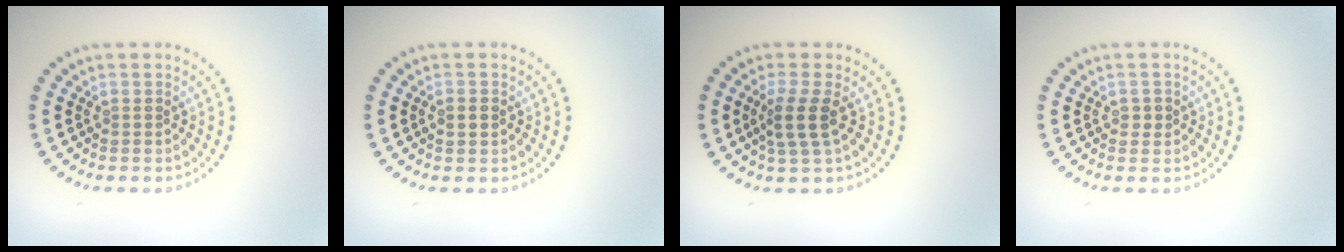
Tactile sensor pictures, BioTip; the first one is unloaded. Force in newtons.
{"total": 1.0, "press": 1.0, "slide": 0.0}
{"total": 2.7, "press": 2.2, "slide": 1.6}
{"total": 0.8, "press": 0.8, "slide": 0.1}